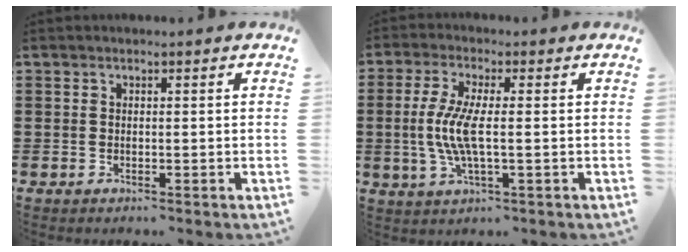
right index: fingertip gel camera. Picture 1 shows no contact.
{"total": 7.1, "force": [-0.4, 1.8, 6.8], "torque": [-0.156, -0.012, -0.018]}